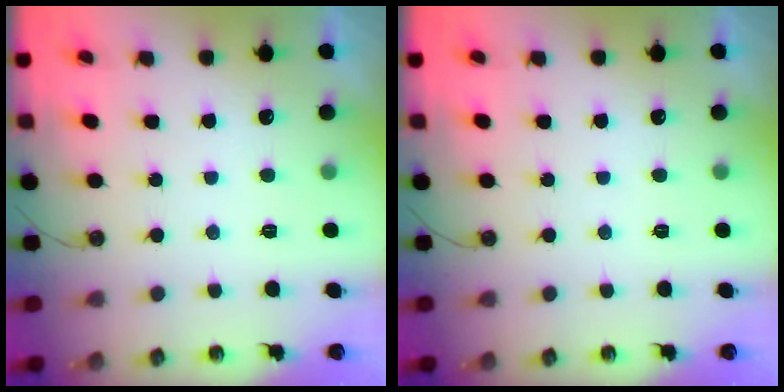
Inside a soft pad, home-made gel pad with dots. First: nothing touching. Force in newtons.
{"total": 0.0}